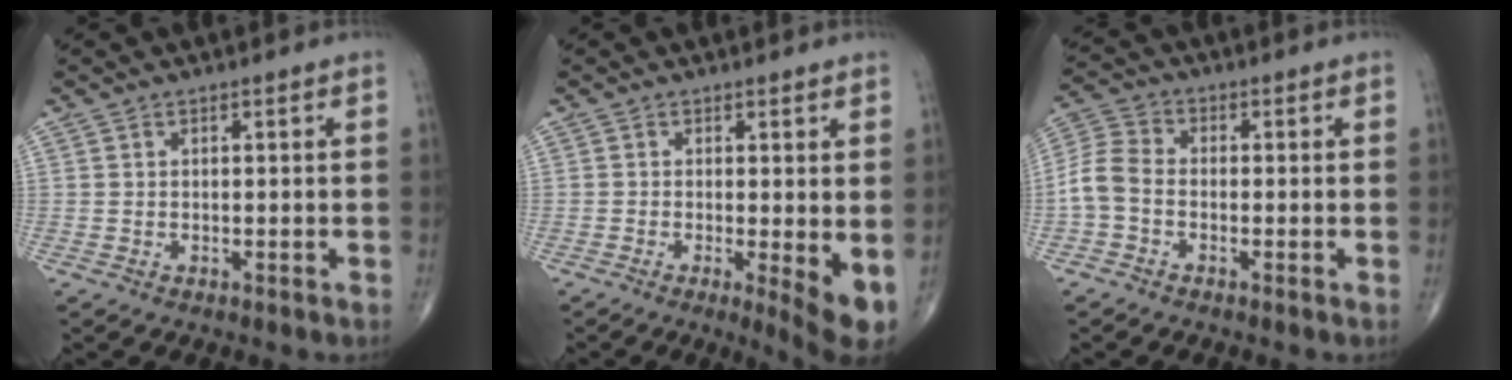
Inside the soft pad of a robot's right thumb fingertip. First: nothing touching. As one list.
[{"total": 6.0, "force": [-0.7, 1.4, 5.8], "torque": [-0.086, -0.017, -0.013]}, {"total": 5.9, "force": [-1.5, 4.1, 3.9], "torque": [-0.080, 0.017, -0.048]}]